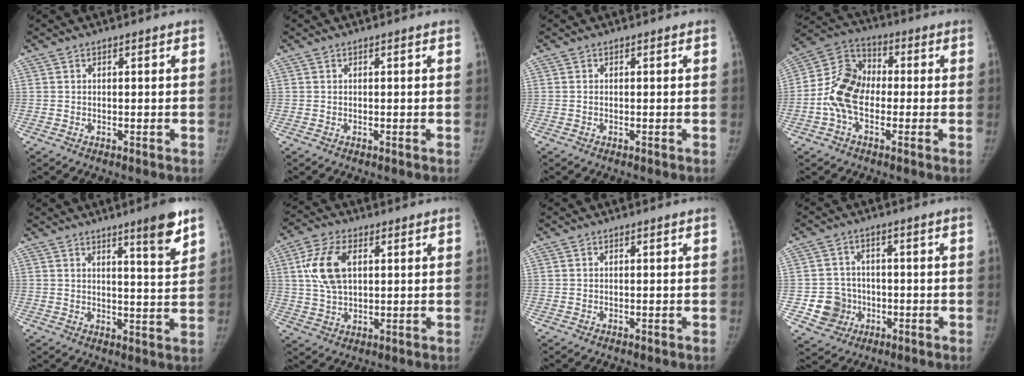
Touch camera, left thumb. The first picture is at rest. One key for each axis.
{"total": 0.0}
{"total": 0.0}
{"total": 11.9, "fx": -2.0, "fy": 8.1, "fz": 8.5, "tx": -0.151, "ty": 0.035, "tz": -0.048}
{"total": 7.7, "fx": 5.0, "fy": 0.8, "fz": 5.8, "tx": -0.072, "ty": -0.036, "tz": 0.070}
{"total": 10.0, "fx": 2.6, "fy": 5.9, "fz": 7.6, "tx": -0.145, "ty": 0.002, "tz": 0.050}
{"total": 0.0}
{"total": 7.1, "fx": -1.7, "fy": 6.7, "fz": 1.6, "tx": 0.003, "ty": 0.015, "tz": -0.024}